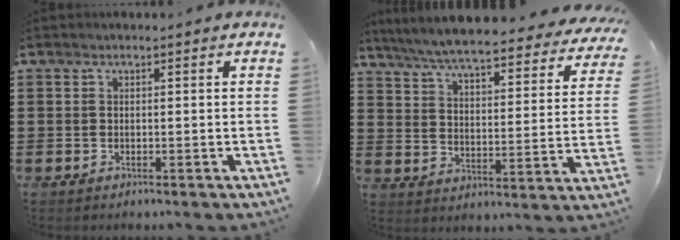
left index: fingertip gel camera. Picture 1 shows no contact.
{"total": 6.5, "force": [6.0, -0.1, 2.4], "torque": [-0.074, -0.044, 0.101]}